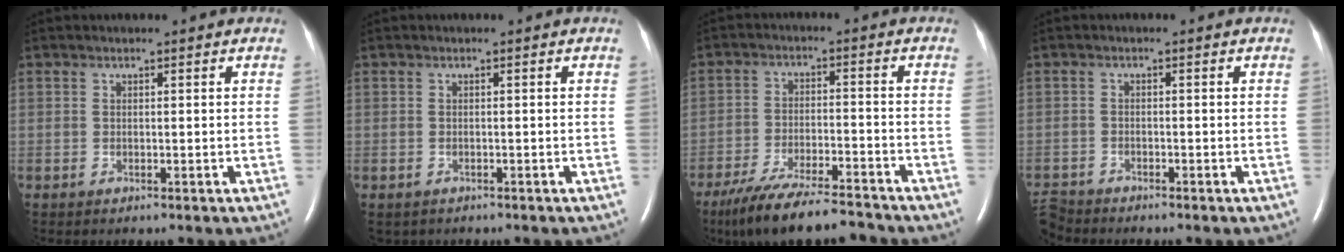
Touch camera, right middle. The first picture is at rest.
{"total": 1.5, "force": [-1.1, 1.0, 0.2], "torque": [-0.011, 0.001, -0.011]}
{"total": 13.4, "force": [-11.8, 1.7, 6.1], "torque": [-0.106, -0.012, -0.195]}
{"total": 3.6, "force": [-3.5, 0.6, -0.2], "torque": [0.000, -0.016, -0.068]}